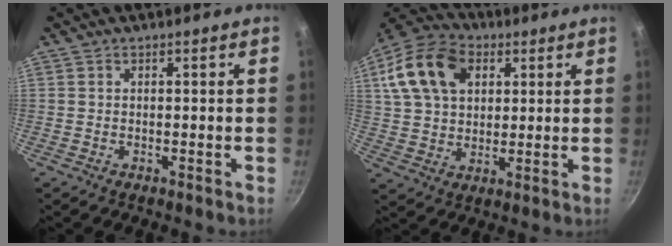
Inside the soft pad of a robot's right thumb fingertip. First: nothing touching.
{"total": 16.5, "force": [5.8, 11.6, 10.3], "torque": [-0.173, 0.008, 0.094]}